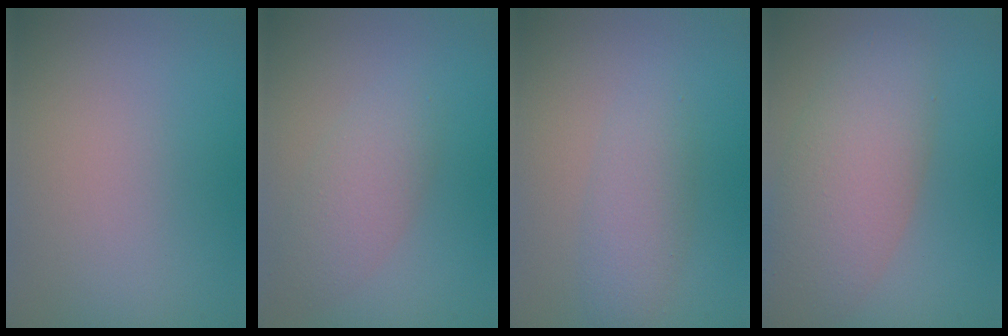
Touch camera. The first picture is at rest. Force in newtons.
{"total": 2.8, "press": 2.8, "slide": 0.0}
{"total": 2.6, "press": 2.6, "slide": 0.2}
{"total": 6.3, "press": 6.3, "slide": 0.4}